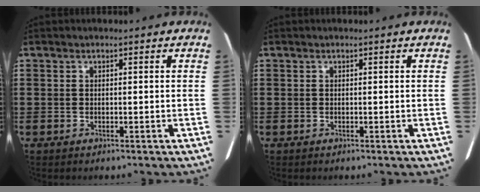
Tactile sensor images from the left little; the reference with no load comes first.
{"total": 0.0}